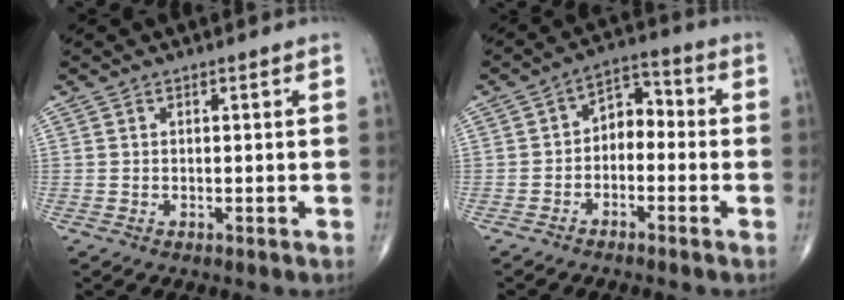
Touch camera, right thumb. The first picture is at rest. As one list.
[{"total": 6.1, "force": [-1.5, 4.3, 4.1], "torque": [-0.042, 0.040, -0.041]}]